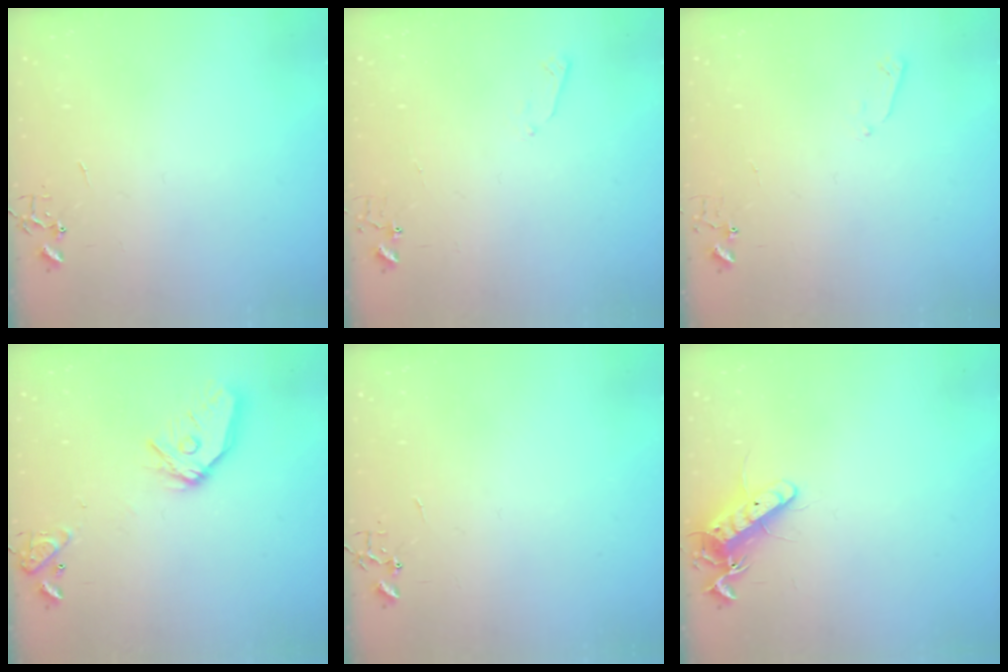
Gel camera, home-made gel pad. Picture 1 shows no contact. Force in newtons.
{"total": 3.4, "press": 3.4, "slide": 0.4}
{"total": 3.0, "press": 3.0, "slide": 0.6}
{"total": 15.8, "press": 15.6, "slide": 2.1}
{"total": 0.0}
{"total": 12.0, "press": 11.9, "slide": 1.2}